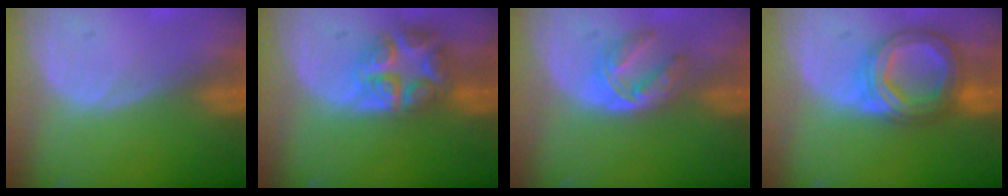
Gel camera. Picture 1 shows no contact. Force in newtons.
{"total": 8.0, "press": 7.0, "slide": 3.8}
{"total": 6.2, "press": 5.0, "slide": 3.6}
{"total": 8.4, "press": 8.4, "slide": 0.8}